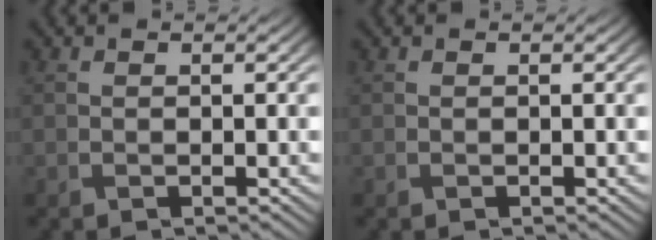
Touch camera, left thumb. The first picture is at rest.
{"total": 0.0}